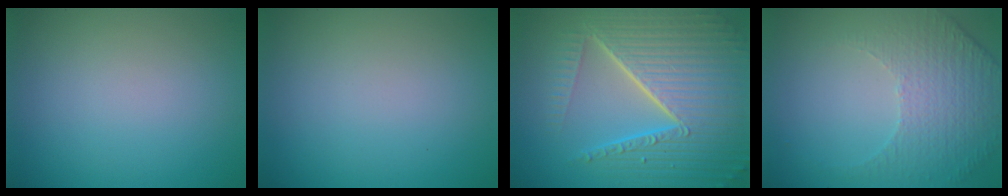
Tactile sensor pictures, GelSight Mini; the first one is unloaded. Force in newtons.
{"total": 0.0}
{"total": 10.4, "press": 6.5, "slide": 8.1}
{"total": 5.2, "press": 3.4, "slide": 4.0}